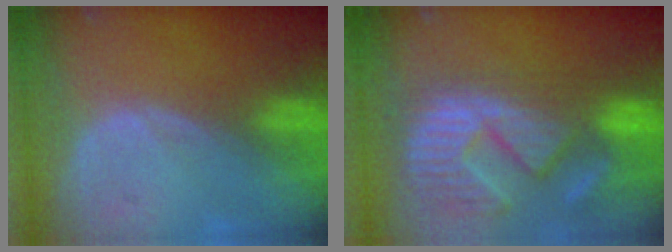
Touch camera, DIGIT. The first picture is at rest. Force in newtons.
{"total": 14.0, "press": 12.1, "slide": 7.1}